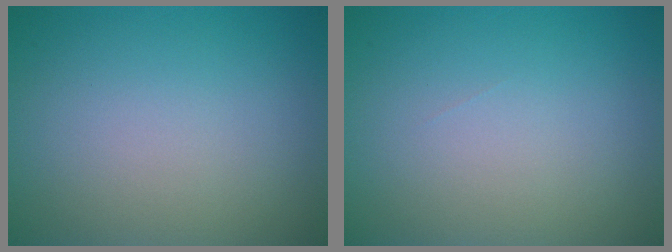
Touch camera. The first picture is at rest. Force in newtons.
{"total": 0.0}